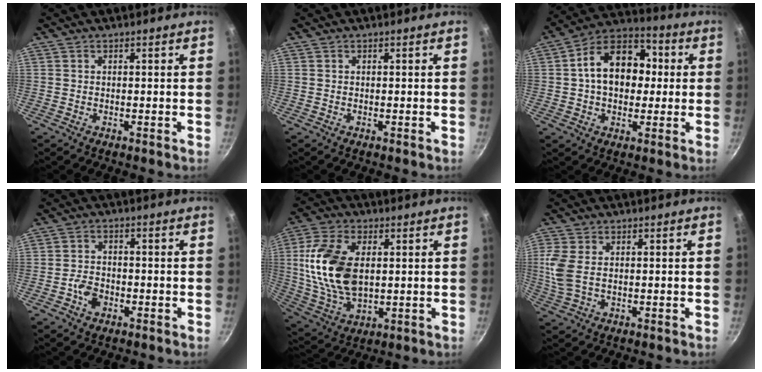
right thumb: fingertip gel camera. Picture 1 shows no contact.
{"total": 0.0}
{"total": 15.6, "force": [1.5, 11.0, 11.0], "torque": [-0.133, 0.030, 0.005]}
{"total": 3.9, "force": [-1.8, 2.7, 2.1], "torque": [-0.035, 0.018, -0.036]}
{"total": 16.5, "force": [2.3, 9.8, 13.1], "torque": [-0.243, -0.006, 0.049]}
{"total": 6.5, "force": [0.6, 3.8, 5.2], "torque": [-0.117, 0.000, 0.013]}